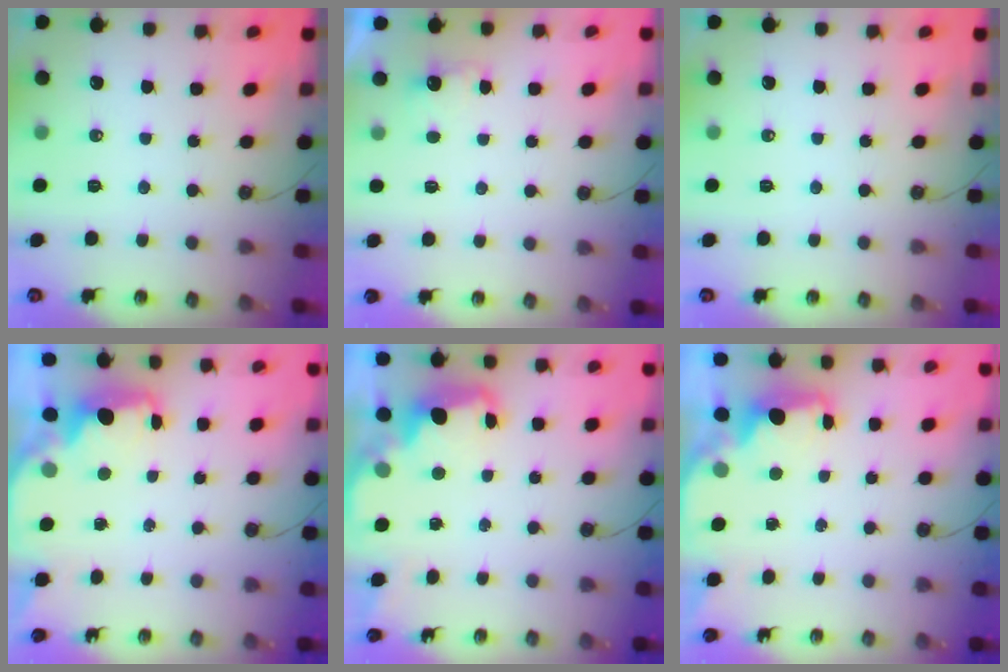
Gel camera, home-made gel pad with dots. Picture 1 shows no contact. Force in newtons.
{"total": 2.3, "press": 2.2, "slide": 0.9}
{"total": 0.0}
{"total": 2.6, "press": 2.5, "slide": 0.8}
{"total": 2.6, "press": 2.5, "slide": 0.7}
{"total": 2.2, "press": 2.1, "slide": 0.8}